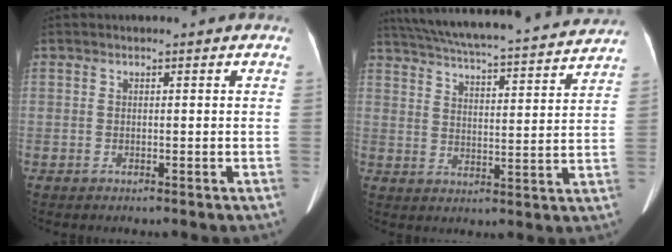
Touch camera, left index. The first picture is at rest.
{"total": 25.2, "force": [22.9, 2.6, 10.3], "torque": [-0.178, 0.001, 0.307]}